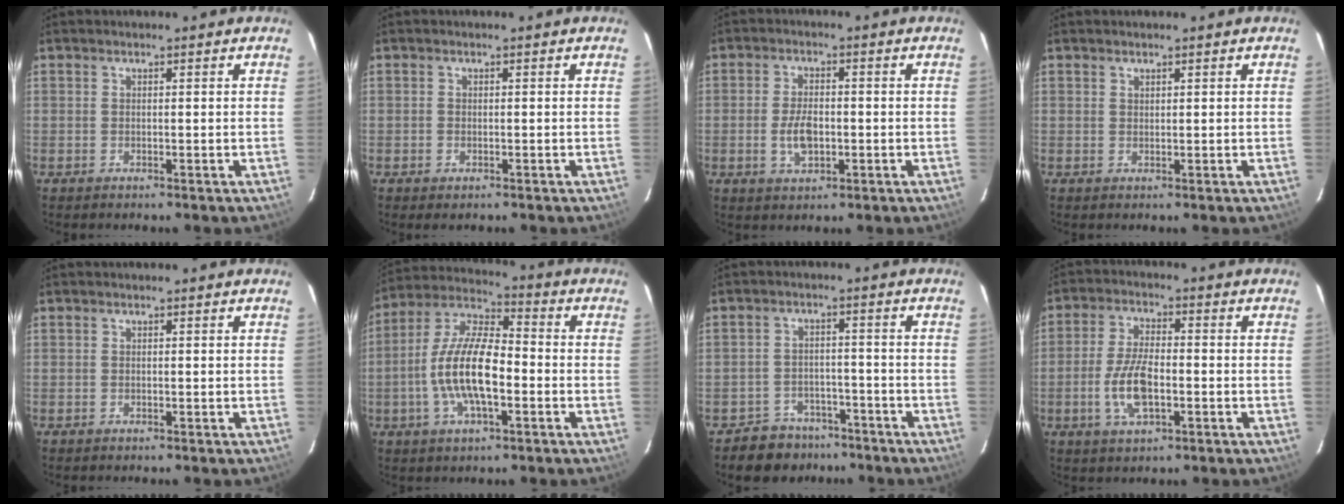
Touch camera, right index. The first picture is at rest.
{"total": 0.9, "force": [-0.5, 0.6, 0.4], "torque": [-0.006, -0.003, -0.009]}
{"total": 6.4, "force": [-1.5, 3.2, 5.3], "torque": [-0.109, -0.001, -0.025]}
{"total": 0.6, "force": [0.5, 0.3, 0.1], "torque": [-0.001, 0.001, 0.011]}
{"total": 0.0}
{"total": 14.2, "force": [-3.2, 5.3, 12.8], "torque": [-0.259, 0.002, -0.065]}
{"total": 7.1, "force": [-5.4, 4.5, 0.5], "torque": [-0.022, 0.027, -0.076]}
{"total": 8.8, "force": [-2.4, 3.7, 7.6], "torque": [-0.159, -0.001, -0.044]}